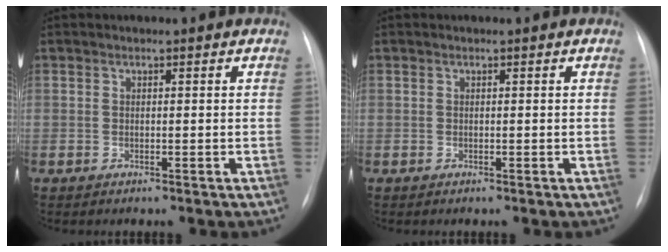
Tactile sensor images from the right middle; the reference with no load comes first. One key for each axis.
{"total": 0.0}